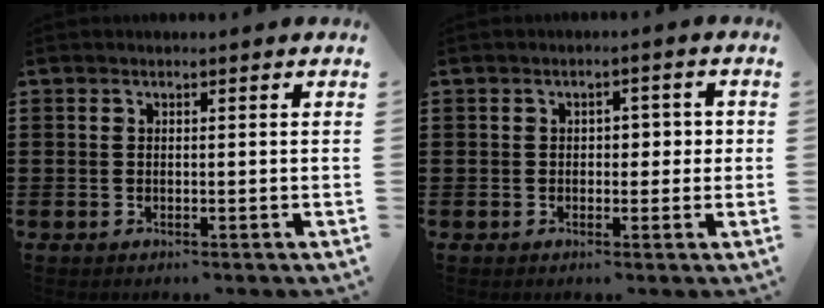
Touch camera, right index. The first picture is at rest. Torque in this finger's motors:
{"motor_torque": [0.57, 0.46, 0.06, 0.00]}